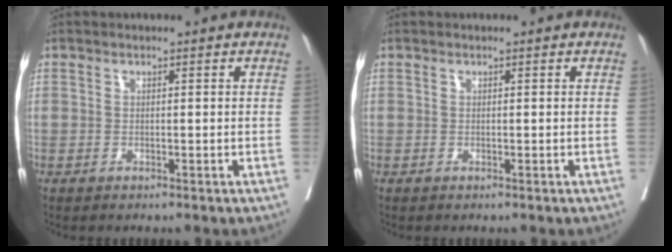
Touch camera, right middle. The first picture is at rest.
{"total": 0.0}